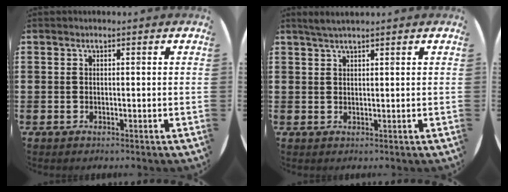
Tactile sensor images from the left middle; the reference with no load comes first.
{"total": 1.7, "force": [1.5, 0.0, 0.8], "torque": [-0.016, 0.002, 0.028]}